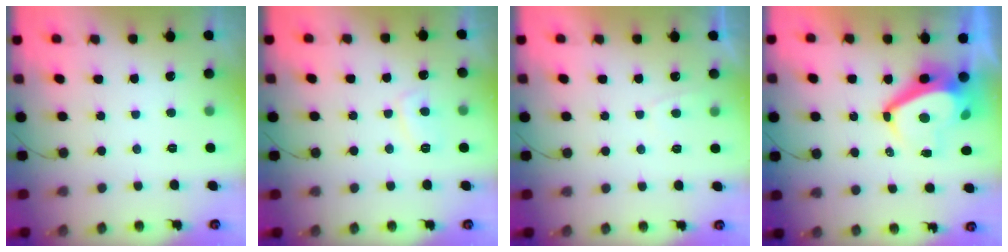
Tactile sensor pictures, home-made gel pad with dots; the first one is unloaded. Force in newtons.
{"total": 3.9, "press": 3.8, "slide": 0.6}
{"total": 1.1, "press": 0.9, "slide": 0.5}
{"total": 7.6, "press": 7.5, "slide": 0.9}